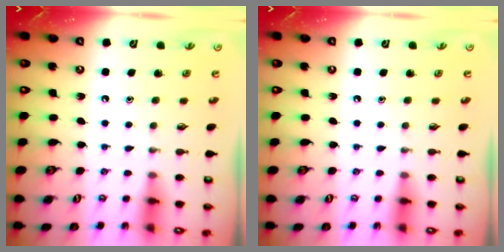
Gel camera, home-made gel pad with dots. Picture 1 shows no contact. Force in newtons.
{"total": 0.0}